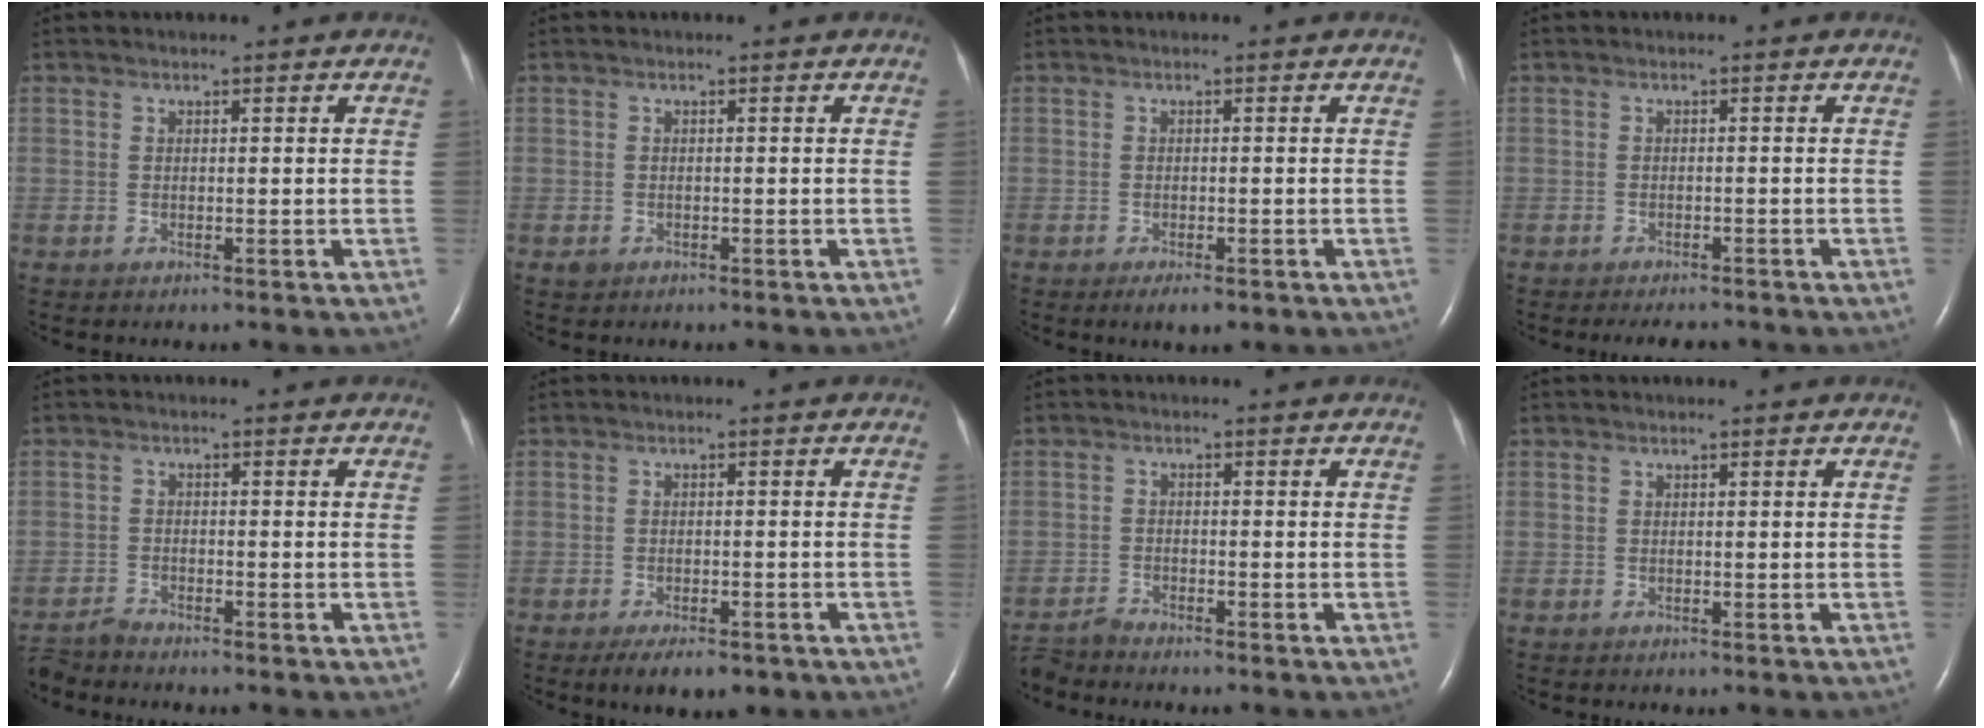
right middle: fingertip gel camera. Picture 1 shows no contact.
{"total": 0.8, "force": [-0.5, 0.6, 0.2], "torque": [-0.007, 0.000, -0.006]}
{"total": 2.2, "force": [-1.4, 0.7, 1.6], "torque": [-0.021, -0.002, -0.018]}
{"total": 3.7, "force": [-3.3, 1.0, 1.4], "torque": [-0.017, -0.005, -0.042]}
{"total": 3.0, "force": [-3.0, -0.4, 0.1], "torque": [-0.006, -0.018, -0.056]}
{"total": 5.4, "force": [-3.8, 2.1, 3.2], "torque": [-0.043, -0.004, -0.054]}
{"total": 3.1, "force": [-3.0, -0.4, 0.0], "torque": [-0.006, -0.019, -0.057]}
{"total": 0.0}